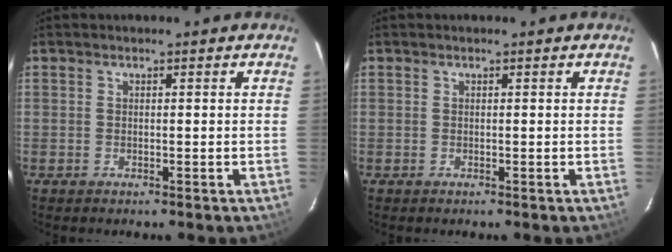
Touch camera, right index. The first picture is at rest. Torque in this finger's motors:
{"motor_torque": [-0.10, -0.02, -0.03, 0.00]}